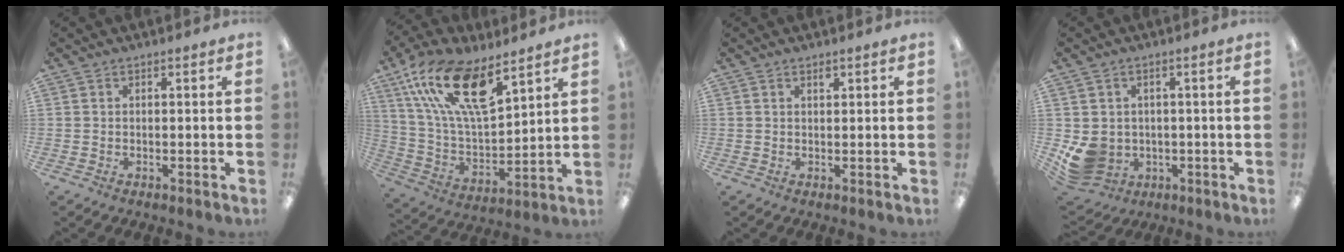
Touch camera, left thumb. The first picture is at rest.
{"total": 20.2, "force": [12.1, 7.9, 14.1], "torque": [-0.294, -0.060, 0.211]}
{"total": 1.0, "force": [0.8, 0.3, 0.5], "torque": [-0.004, -0.002, 0.013]}
{"total": 6.9, "force": [-0.9, 6.3, 2.7], "torque": [-0.074, 0.004, -0.012]}